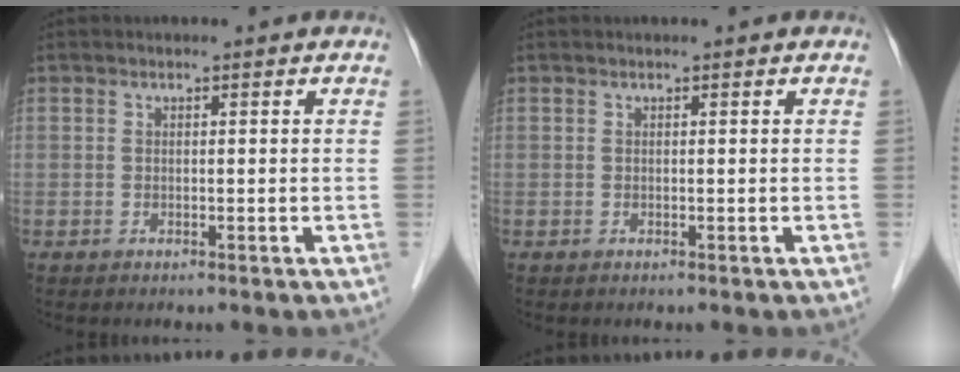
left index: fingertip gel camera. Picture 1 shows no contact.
{"total": 0.0}